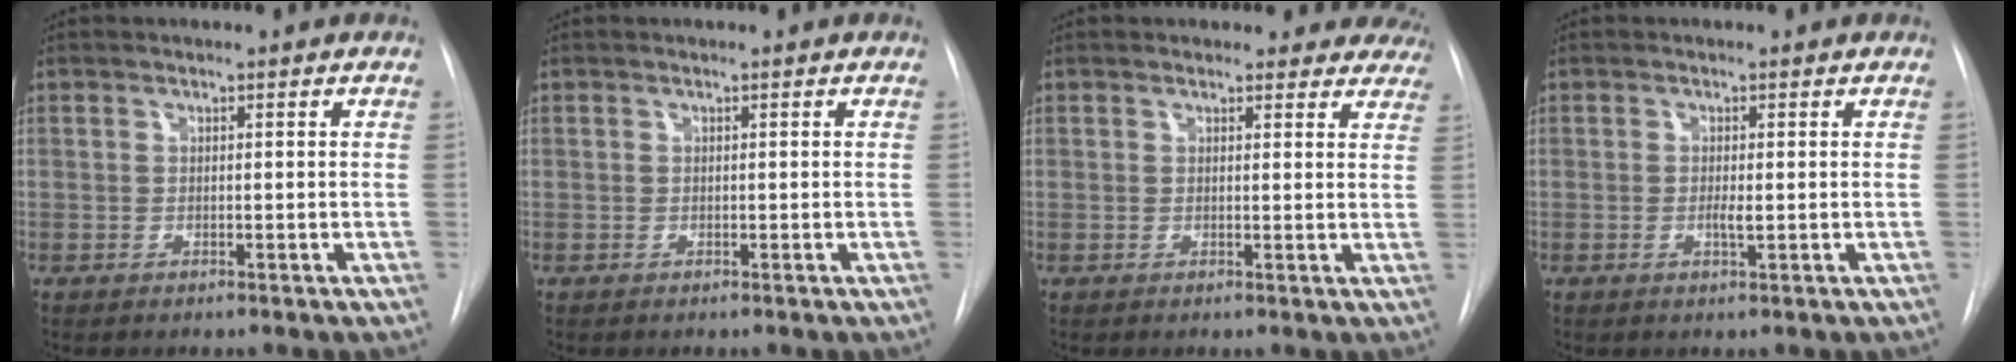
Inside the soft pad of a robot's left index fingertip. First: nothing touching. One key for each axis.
{"total": 0.0}
{"total": 8.6, "fx": 8.0, "fy": 3.3, "fz": 0.4, "tx": 0.047, "ty": -0.017, "tz": 0.053}
{"total": 1.2, "fx": -0.3, "fy": 0.1, "fz": 1.2, "tx": -0.025, "ty": -0.006, "tz": -0.006}